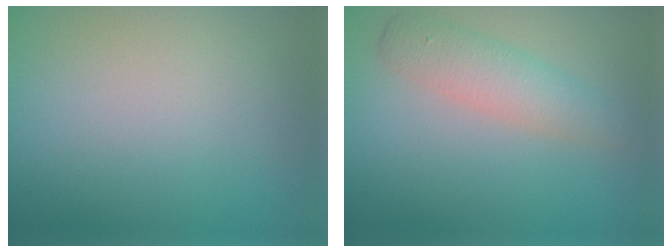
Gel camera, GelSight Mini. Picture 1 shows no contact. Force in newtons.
{"total": 3.3, "press": 3.3, "slide": 0.1}